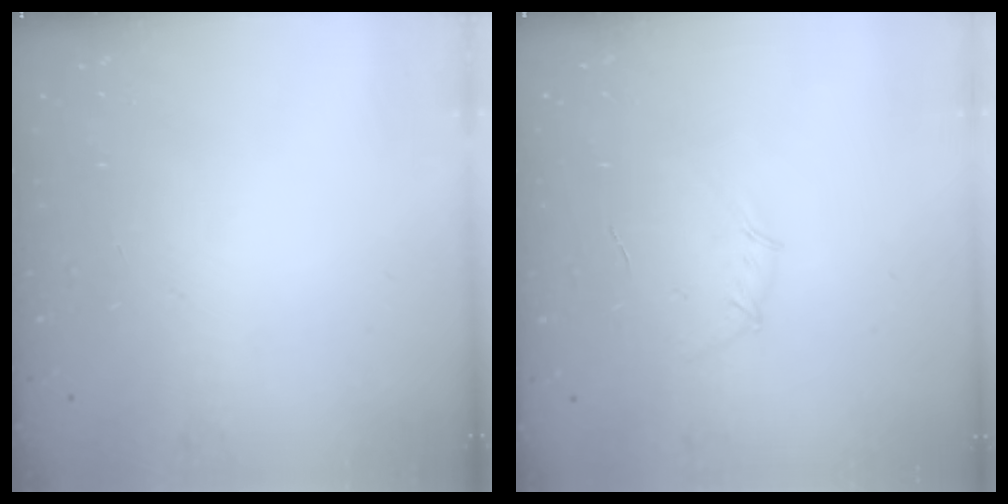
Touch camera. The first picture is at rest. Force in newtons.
{"total": 3.5, "press": 3.4, "slide": 0.8}